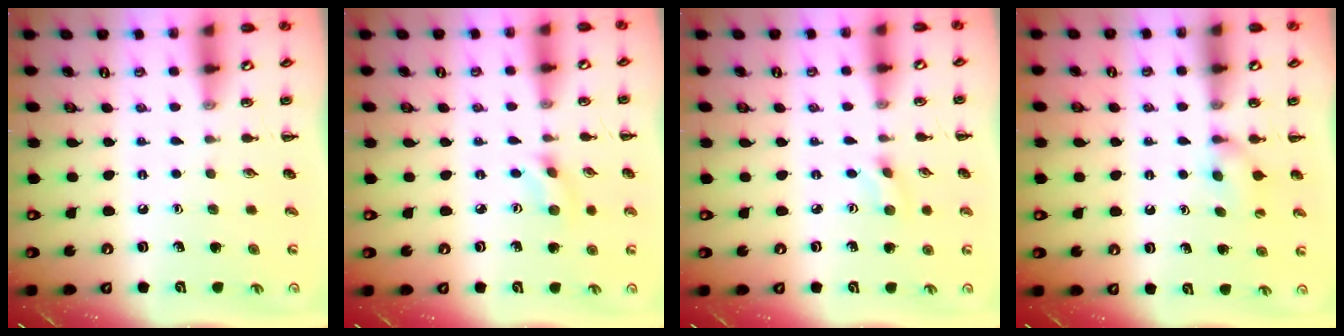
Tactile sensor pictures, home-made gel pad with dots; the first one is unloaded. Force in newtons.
{"total": 2.8, "press": 2.6, "slide": 1.0}
{"total": 1.7, "press": 1.6, "slide": 0.7}
{"total": 5.5, "press": 5.3, "slide": 1.3}